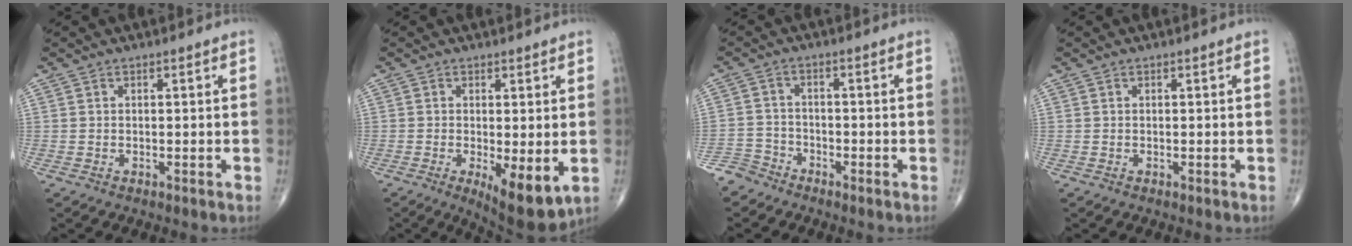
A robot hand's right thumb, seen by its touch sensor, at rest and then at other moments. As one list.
[{"total": 8.7, "force": [-2.0, 2.9, 8.0], "torque": [-0.116, -0.024, -0.024]}, {"total": 4.5, "force": [-3.9, 2.1, -0.1], "torque": [0.010, 0.012, -0.088]}, {"total": 0.0}]